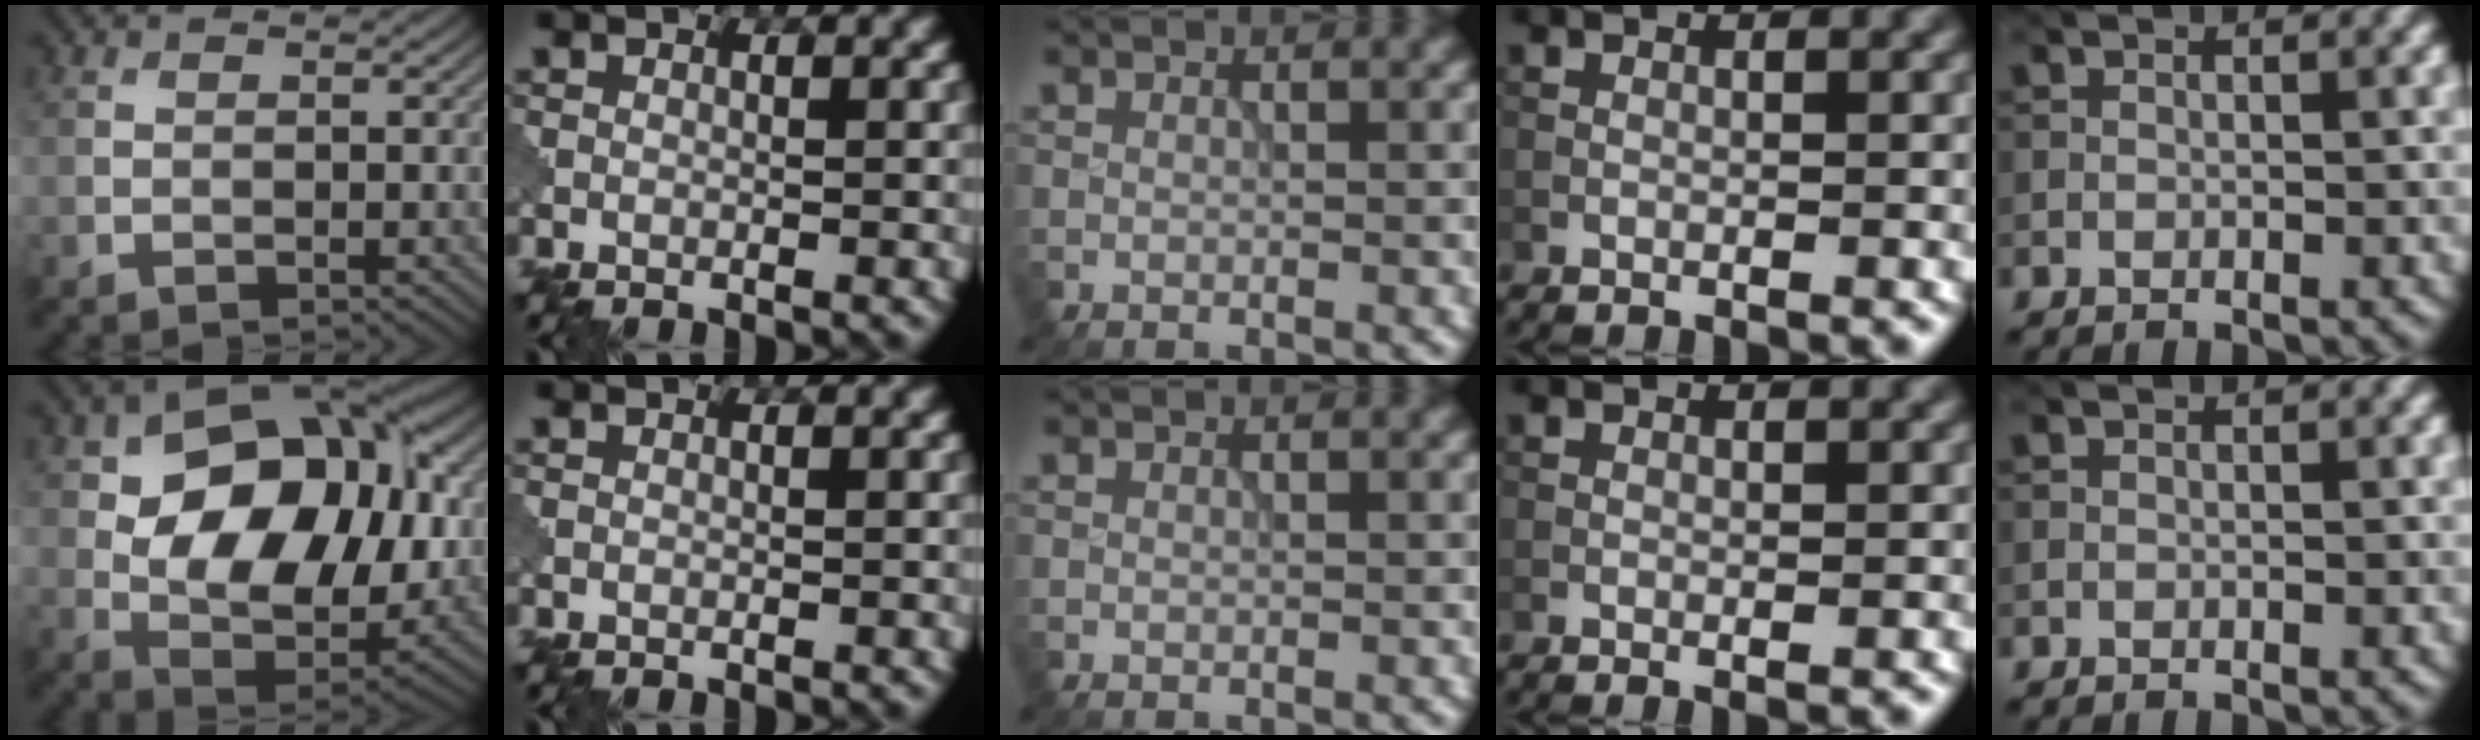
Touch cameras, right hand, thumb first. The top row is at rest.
{"thumb": {"total": 15.8, "force": [2.8, 10.3, 11.7], "torque": [-0.195, 0.000, 0.051]}}